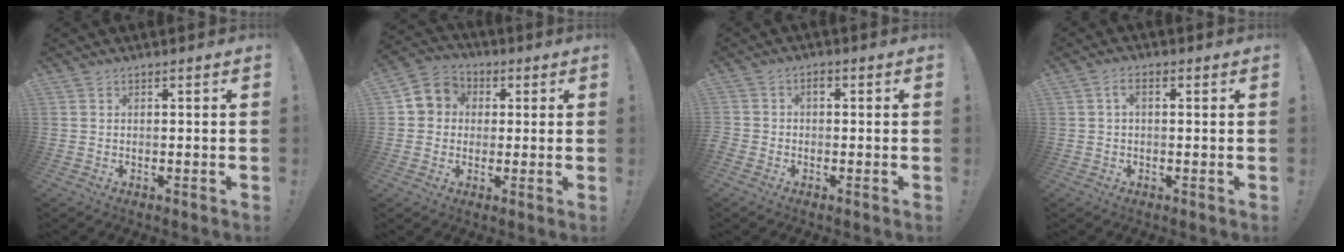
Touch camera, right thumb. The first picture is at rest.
{"total": 7.5, "force": [0.5, 7.1, 2.1], "torque": [-0.024, 0.009, 0.016]}
{"total": 2.5, "force": [-1.0, 1.8, 1.3], "torque": [-0.031, 0.007, -0.022]}
{"total": 2.9, "force": [0.4, 1.5, 2.5], "torque": [-0.041, 0.006, 0.004]}